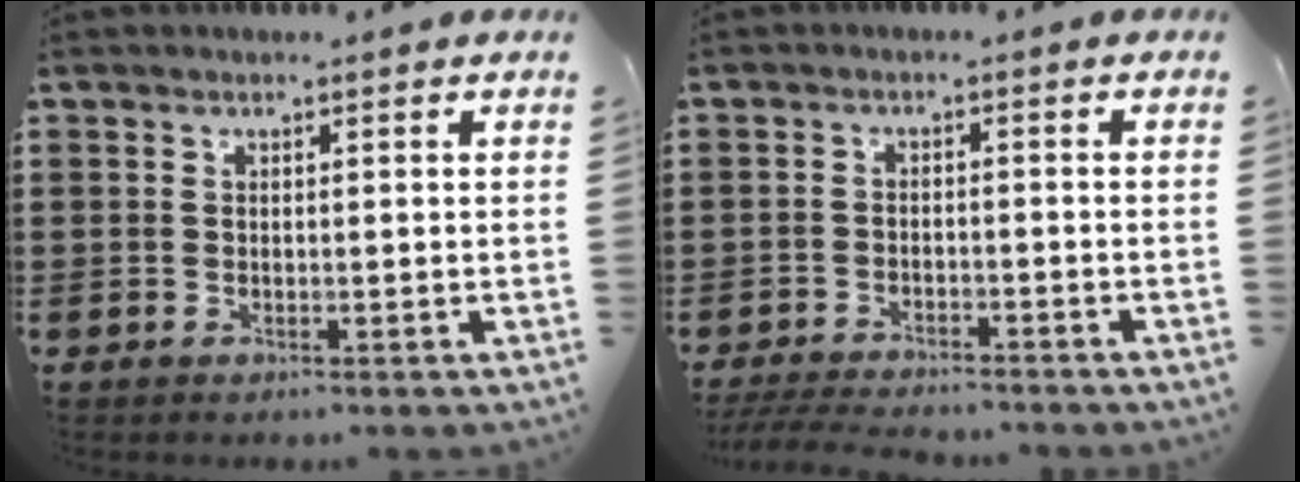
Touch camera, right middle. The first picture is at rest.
{"total": 3.7, "force": [-3.6, 0.4, 0.8], "torque": [-0.028, -0.005, -0.079]}